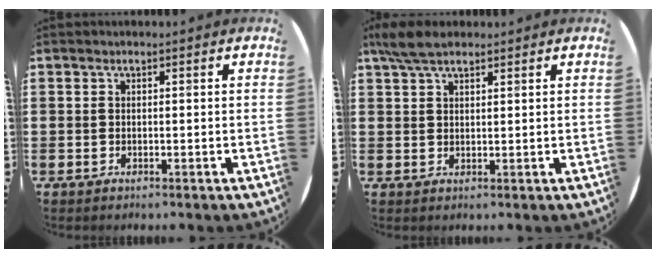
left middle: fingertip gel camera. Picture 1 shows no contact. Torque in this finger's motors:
{"motor_torque": [0.94, -0.82, 0.12, 0.03]}